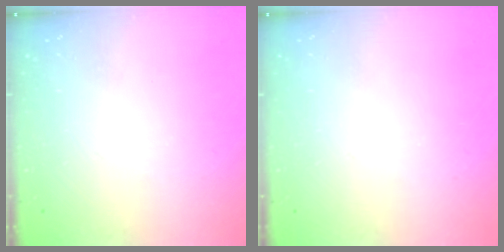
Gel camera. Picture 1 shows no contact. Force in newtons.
{"total": 0.0}